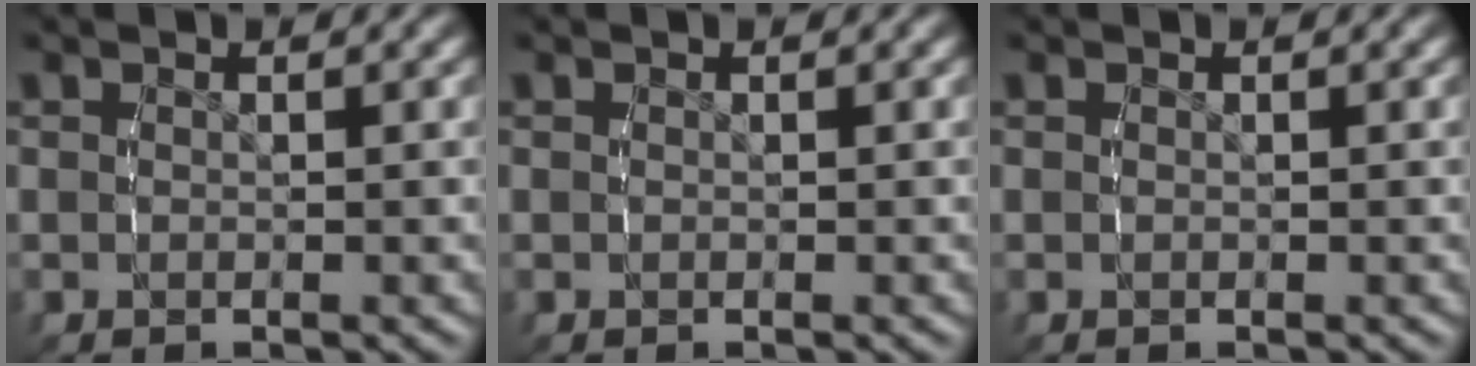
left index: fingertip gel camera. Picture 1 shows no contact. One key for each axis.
{"total": 0.0}
{"total": 0.0}